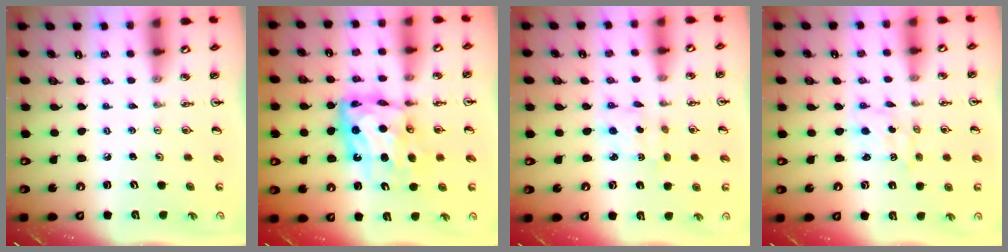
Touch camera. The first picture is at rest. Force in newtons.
{"total": 12.4, "press": 12.3, "slide": 1.0}
{"total": 2.2, "press": 2.0, "slide": 0.8}
{"total": 1.3, "press": 1.1, "slide": 0.8}